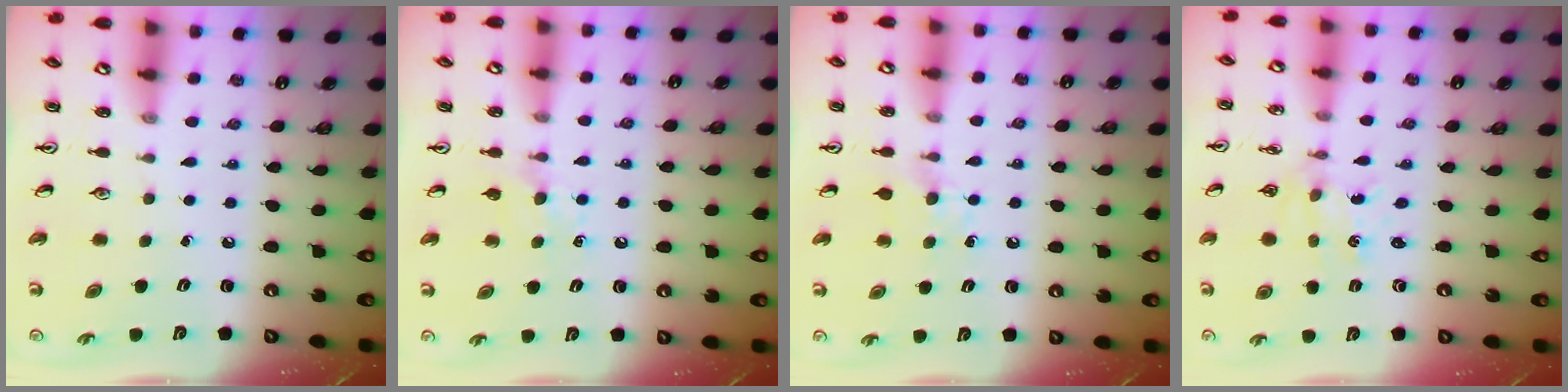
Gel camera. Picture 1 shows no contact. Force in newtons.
{"total": 4.8, "press": 4.7, "slide": 0.7}
{"total": 6.1, "press": 6.0, "slide": 0.8}
{"total": 0.9, "press": 0.8, "slide": 0.2}